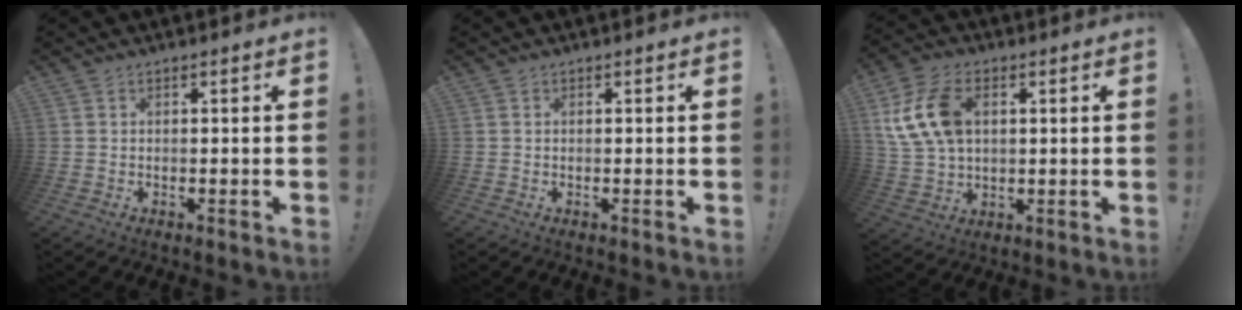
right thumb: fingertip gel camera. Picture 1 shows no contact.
{"total": 0.0}
{"total": 15.7, "force": [4.1, 11.1, 10.2], "torque": [-0.189, -0.003, 0.081]}